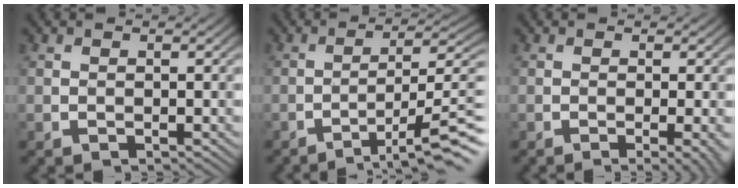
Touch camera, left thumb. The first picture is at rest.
{"total": 9.8, "force": [-5.1, 2.0, 8.1], "torque": [-0.116, 0.009, -0.070]}
{"total": 3.2, "force": [-0.9, 0.6, 3.0], "torque": [-0.038, 0.006, -0.017]}